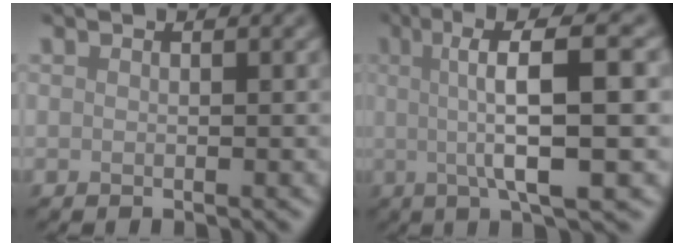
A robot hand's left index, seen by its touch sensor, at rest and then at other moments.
{"total": 9.8, "force": [0.8, 2.3, 9.5], "torque": [-0.130, 0.015, 0.008]}